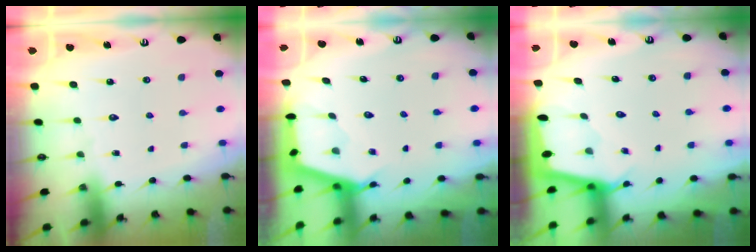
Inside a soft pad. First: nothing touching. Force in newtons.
{"total": 2.7, "press": 2.7, "slide": 0.4}
{"total": 1.5, "press": 1.5, "slide": 0.2}